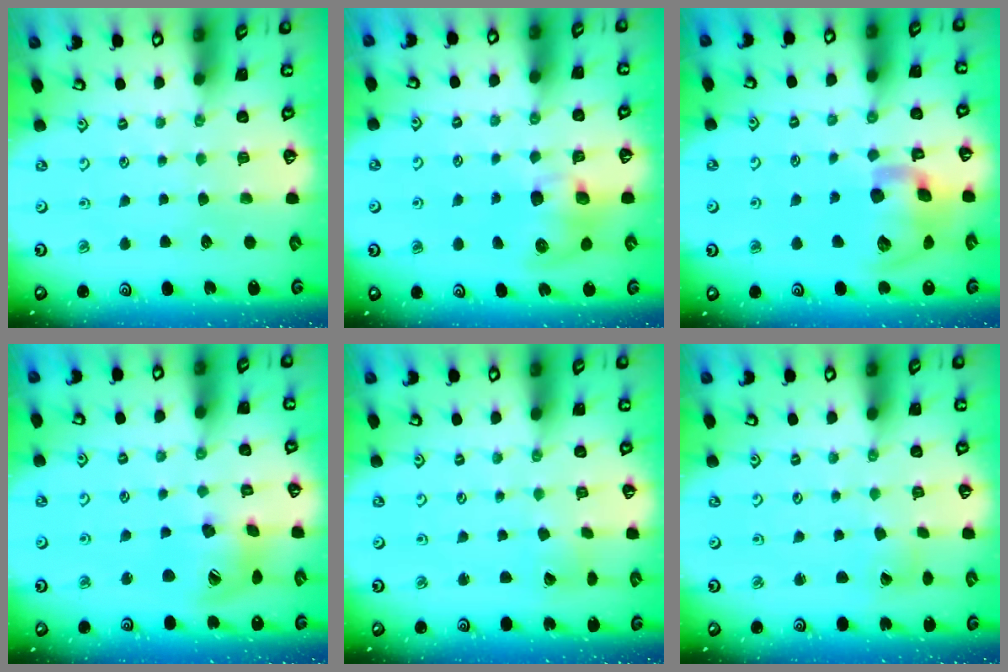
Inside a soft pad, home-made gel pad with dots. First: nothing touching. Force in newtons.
{"total": 8.8, "press": 8.7, "slide": 1.2}
{"total": 17.3, "press": 17.0, "slide": 2.8}
{"total": 15.2, "press": 15.0, "slide": 2.3}
{"total": 1.8, "press": 1.7, "slide": 0.1}
{"total": 2.9, "press": 2.9, "slide": 0.2}